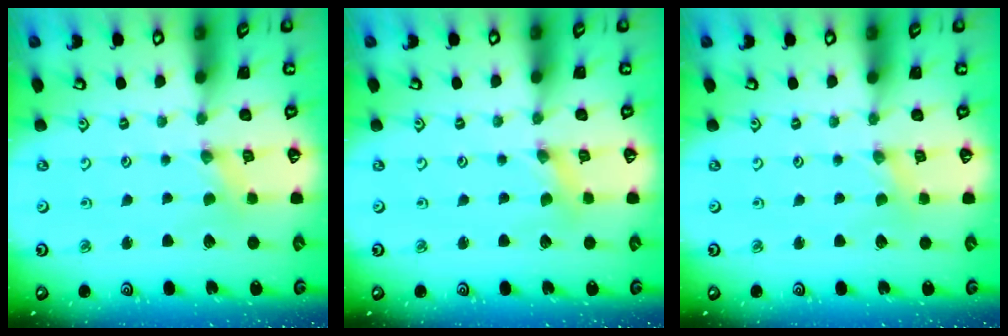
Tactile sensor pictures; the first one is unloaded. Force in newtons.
{"total": 1.4, "press": 1.4, "slide": 0.0}
{"total": 0.0}